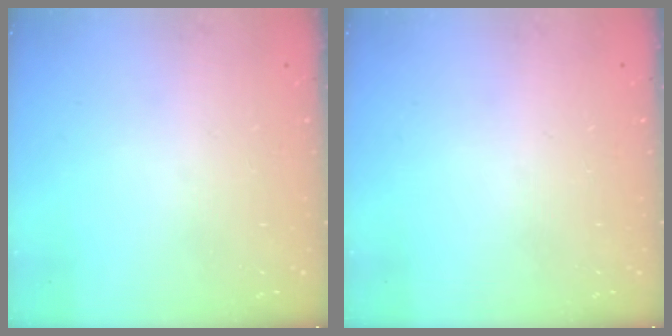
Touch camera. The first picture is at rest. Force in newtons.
{"total": 0.0}